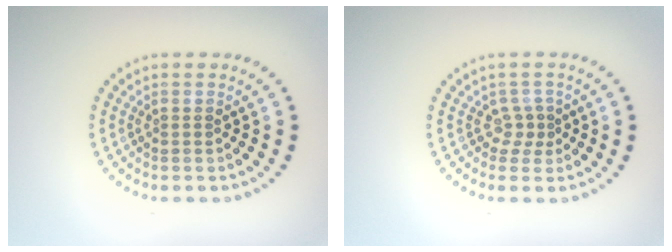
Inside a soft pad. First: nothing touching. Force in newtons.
{"total": 1.6, "press": 1.0, "slide": 1.2}